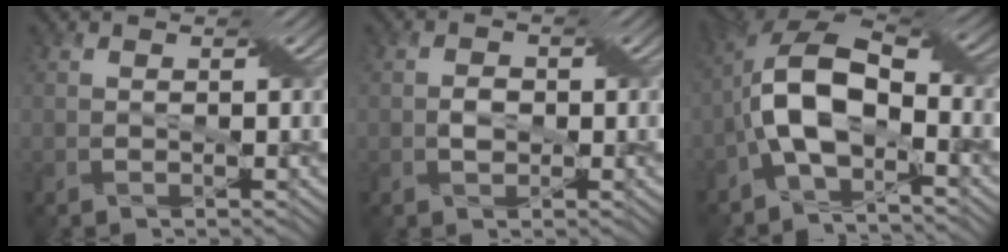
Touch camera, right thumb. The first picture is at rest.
{"total": 1.5, "force": [-0.2, 1.2, 0.9], "torque": [-0.012, 0.000, -0.004]}
{"total": 11.1, "force": [-2.6, 5.7, 9.2], "torque": [-0.169, 0.012, -0.063]}